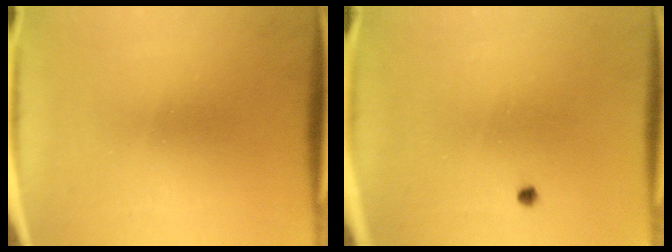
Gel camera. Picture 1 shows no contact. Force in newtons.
{"total": 0.6}